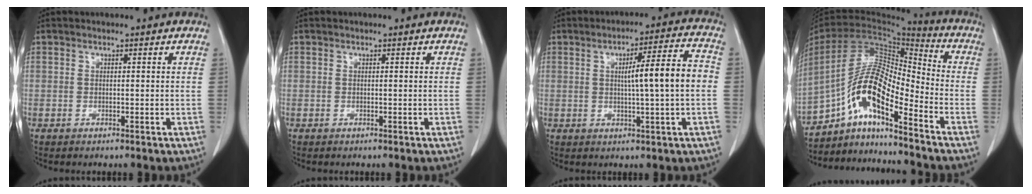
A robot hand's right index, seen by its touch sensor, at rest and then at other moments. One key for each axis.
{"total": 0.0}
{"total": 9.2, "fx": 0.1, "fy": 0.2, "fz": 9.2, "tx": -0.136, "ty": 0.016, "tz": 0.001}
{"total": 14.2, "fx": -8.3, "fy": 3.0, "fz": 11.1, "tx": -0.214, "ty": 0.024, "tz": -0.147}